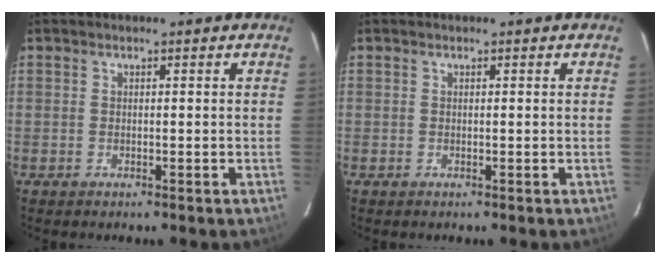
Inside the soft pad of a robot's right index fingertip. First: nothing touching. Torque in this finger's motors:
{"motor_torque": [-0.04, 0.00, 0.02, 0.01]}